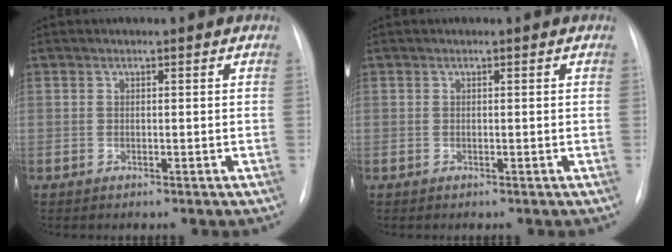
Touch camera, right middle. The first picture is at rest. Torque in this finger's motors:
{"motor_torque": [-0.18, -0.18, -0.01, -0.01]}